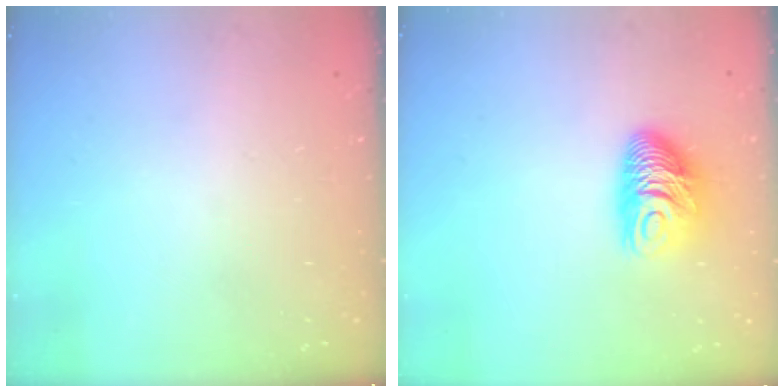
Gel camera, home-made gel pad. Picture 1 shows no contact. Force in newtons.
{"total": 10.8, "press": 10.7, "slide": 1.4}